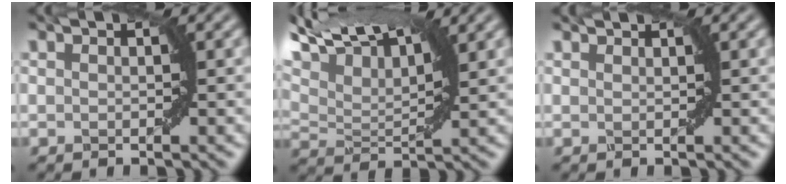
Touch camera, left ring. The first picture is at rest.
{"total": 10.3, "force": [7.0, 3.6, 6.7], "torque": [-0.136, 0.048, 0.111]}
{"total": 1.0, "force": [1.0, -0.1, 0.1], "torque": [-0.003, -0.003, 0.013]}